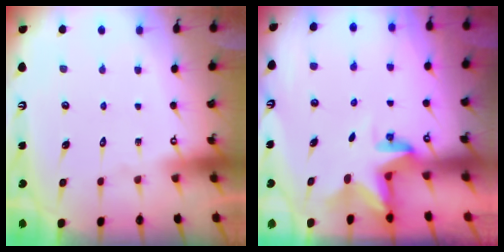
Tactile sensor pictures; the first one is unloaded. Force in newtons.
{"total": 2.9, "press": 2.9, "slide": 0.1}